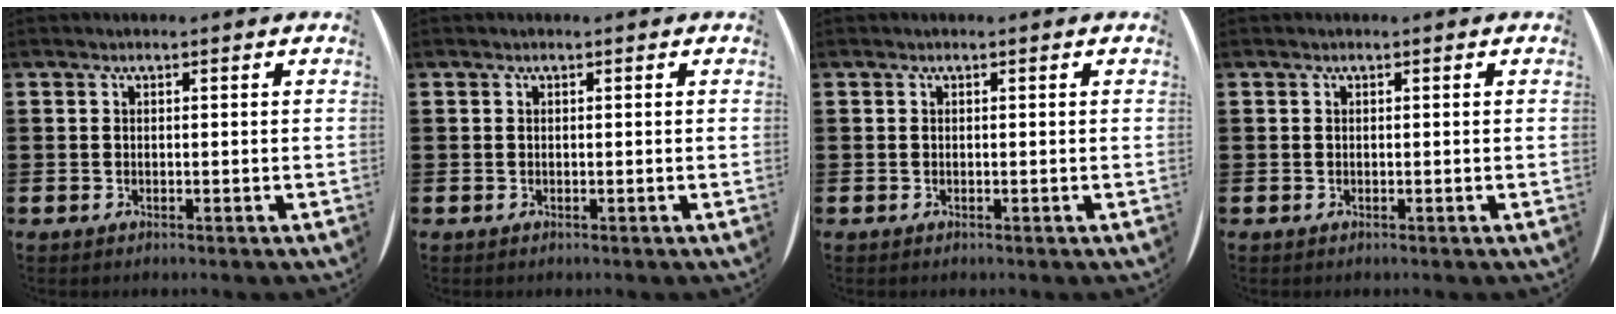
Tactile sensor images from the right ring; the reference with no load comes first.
{"total": 0.0}
{"total": 0.0}
{"total": 0.0}